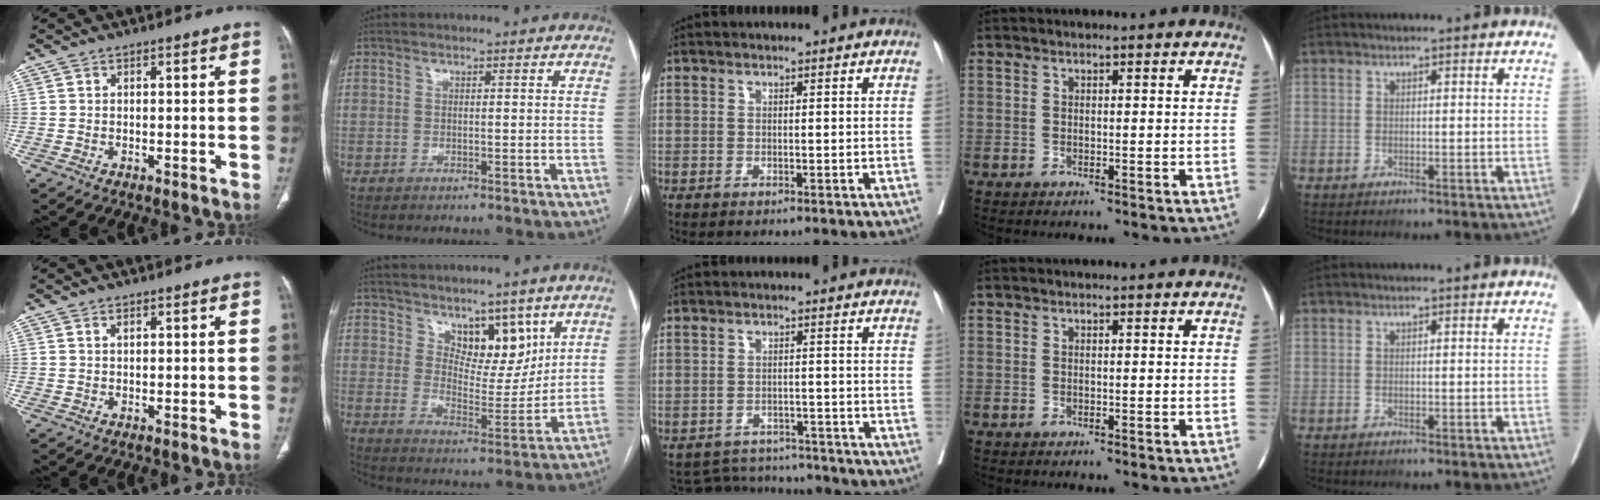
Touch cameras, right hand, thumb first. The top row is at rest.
{"thumb": {"total": 0.9, "force": [0.5, 0.4, 0.6], "torque": [-0.008, 0.002, 0.008]}, "index": {"total": 8.2, "force": [5.2, 4.0, 4.8], "torque": [-0.067, -0.010, 0.092]}, "middle": {"total": 6.6, "force": [-6.4, 1.4, -0.9], "torque": [0.014, 0.016, -0.091]}}